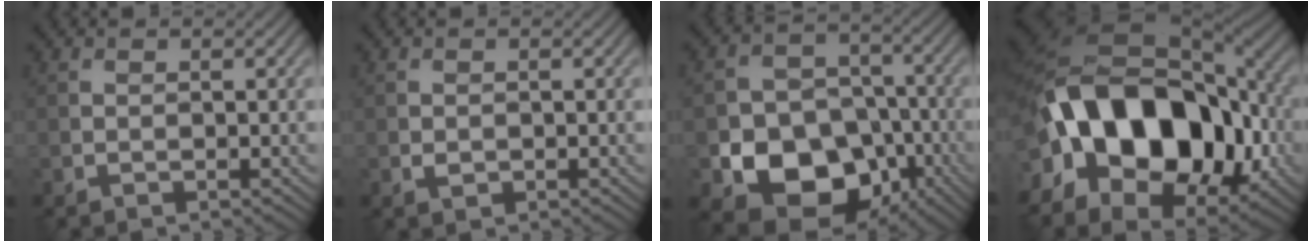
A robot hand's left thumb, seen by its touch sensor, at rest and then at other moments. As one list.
[{"total": 0.8, "force": [-0.2, 0.7, 0.4], "torque": [-0.008, -0.004, -0.004]}, {"total": 12.9, "force": [-5.5, 9.5, 6.7], "torque": [-0.126, -0.038, -0.099]}, {"total": 18.3, "force": [-3.0, 12.2, 13.3], "torque": [-0.247, -0.007, -0.045]}]